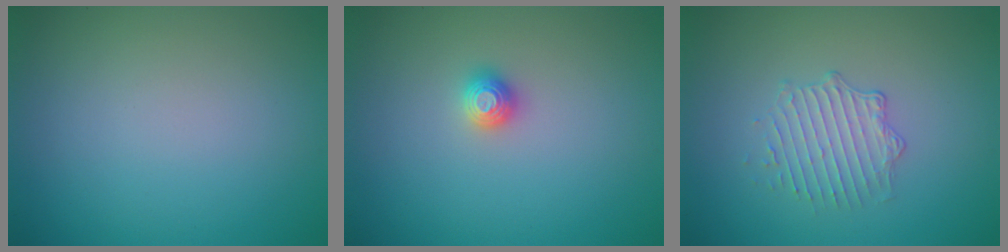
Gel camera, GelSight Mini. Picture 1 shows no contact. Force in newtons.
{"total": 1.2, "press": 1.2, "slide": 0.2}
{"total": 1.9, "press": 1.4, "slide": 1.4}